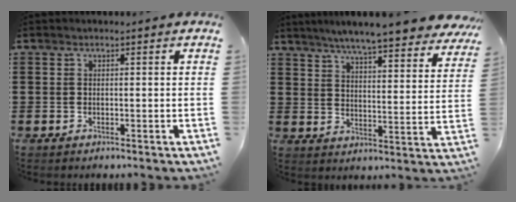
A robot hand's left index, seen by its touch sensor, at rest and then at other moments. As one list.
[{"total": 6.7, "force": [6.1, -0.3, 2.7], "torque": [-0.070, -0.040, 0.102]}]